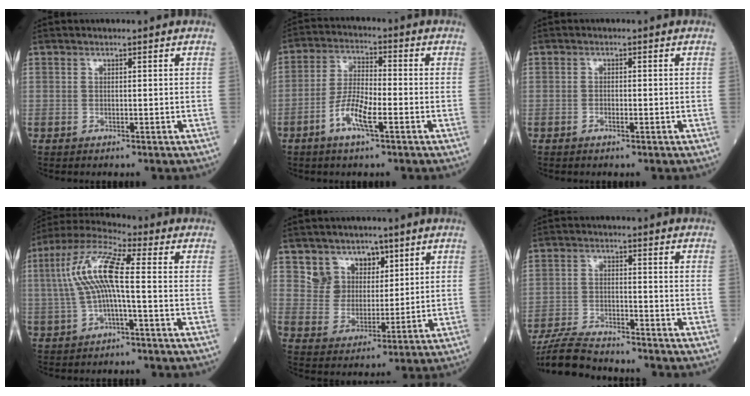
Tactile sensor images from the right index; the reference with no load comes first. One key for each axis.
{"total": 7.1, "fx": -3.1, "fy": 1.4, "fz": 6.2, "tx": -0.127, "ty": -0.002, "tz": -0.063}
{"total": 1.0, "fx": -0.5, "fy": 0.2, "fz": 0.8, "tx": -0.016, "ty": 0.001, "tz": -0.008}
{"total": 10.3, "fx": 0.2, "fy": 1.4, "fz": 10.2, "tx": -0.215, "ty": 0.028, "tz": -0.003}
{"total": 6.8, "fx": 4.2, "fy": 5.3, "fz": 1.0, "tx": -0.018, "ty": 0.012, "tz": 0.083}
{"total": 9.1, "fx": -8.6, "fy": 0.7, "fz": 3.0, "tx": -0.055, "ty": -0.018, "tz": -0.151}